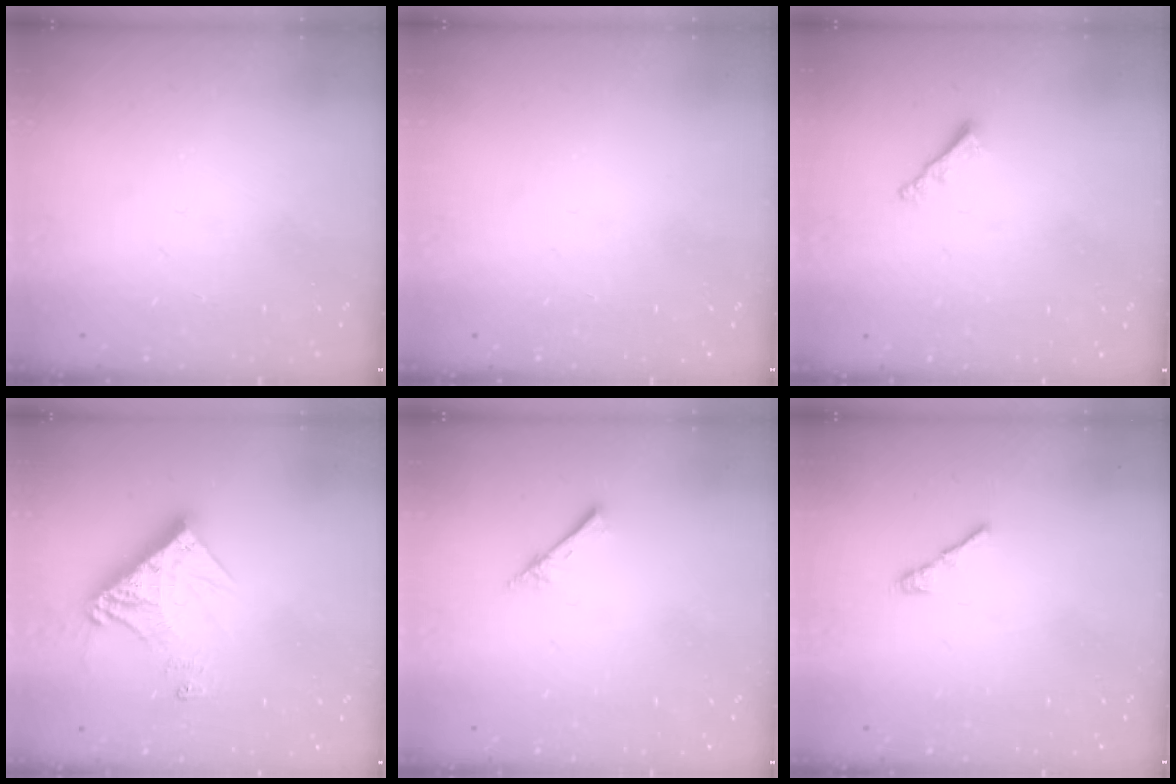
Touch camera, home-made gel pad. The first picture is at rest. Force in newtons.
{"total": 0.0}
{"total": 1.9, "press": 1.9, "slide": 0.5}
{"total": 13.2, "press": 13.1, "slide": 1.5}
{"total": 2.4, "press": 2.4, "slide": 0.3}
{"total": 3.0, "press": 2.9, "slide": 0.8}